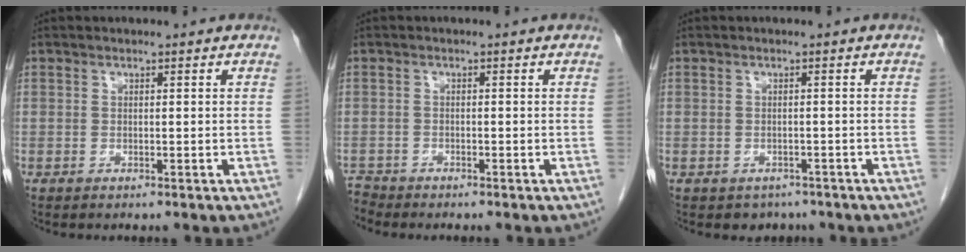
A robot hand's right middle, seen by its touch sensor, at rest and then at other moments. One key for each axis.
{"total": 1.8, "fx": -1.8, "fy": 0.0, "fz": -0.5, "tx": 0.009, "ty": -0.010, "tz": -0.034}
{"total": 2.5, "fx": -1.9, "fy": 1.6, "fz": 0.2, "tx": -0.009, "ty": 0.003, "tz": -0.025}